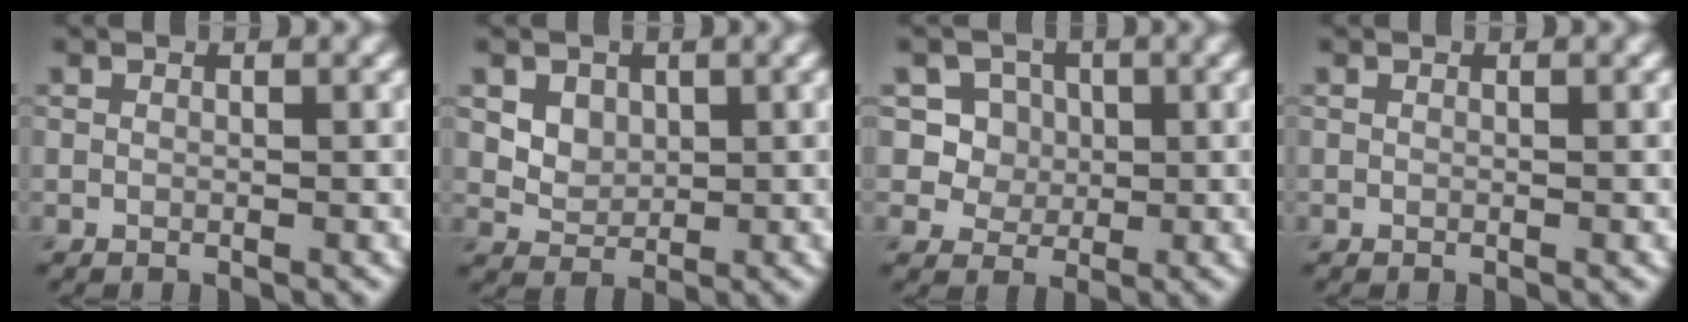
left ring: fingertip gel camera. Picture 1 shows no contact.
{"total": 4.1, "force": [1.8, 3.1, 2.0], "torque": [-0.047, 0.003, 0.041]}
{"total": 5.8, "force": [2.1, 4.9, 2.3], "torque": [-0.032, 0.005, 0.029]}
{"total": 0.0}